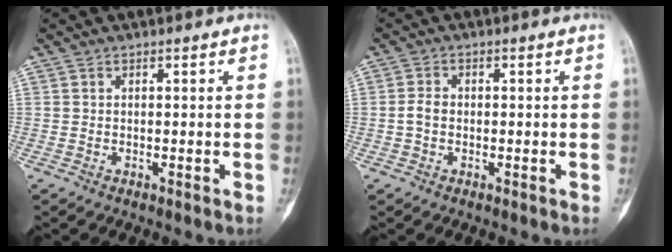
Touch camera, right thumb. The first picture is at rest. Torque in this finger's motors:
{"motor_torque": [0.57, 0.61, 0.30, -0.21, 0.00]}